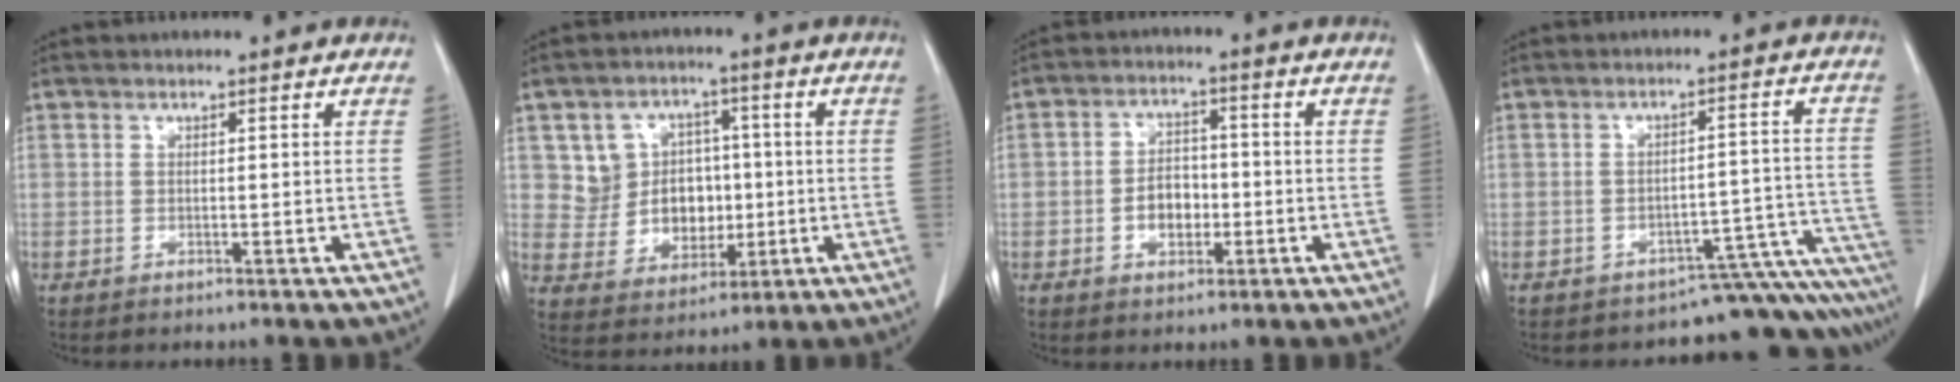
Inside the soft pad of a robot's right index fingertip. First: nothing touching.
{"total": 9.1, "force": [1.2, 8.4, 3.3], "torque": [-0.055, 0.031, 0.035]}
{"total": 5.3, "force": [-1.3, 3.6, 3.7], "torque": [-0.067, 0.013, -0.020]}
{"total": 13.3, "force": [-13.0, 2.4, 1.9], "torque": [0.023, 0.057, -0.152]}